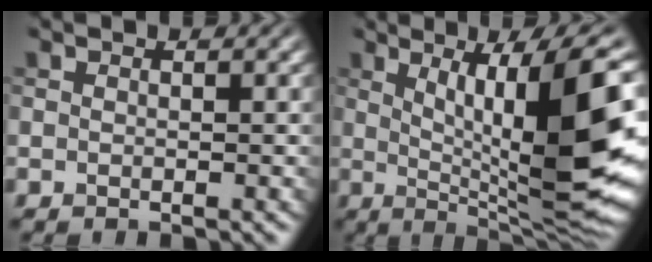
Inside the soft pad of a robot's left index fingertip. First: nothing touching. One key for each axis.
{"total": 14.4, "fx": 1.6, "fy": 3.5, "fz": 13.9, "tx": -0.195, "ty": -0.003, "tz": 0.031}